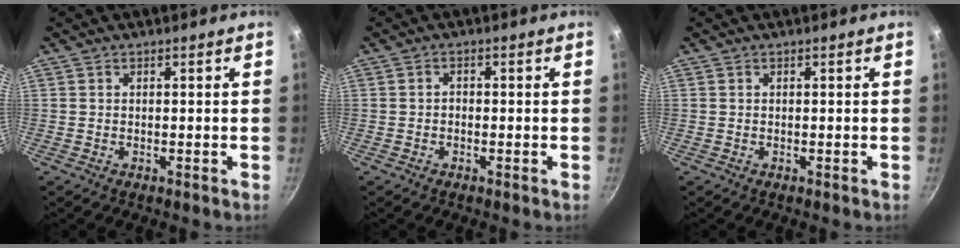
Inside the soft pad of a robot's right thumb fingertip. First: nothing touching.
{"total": 1.1, "force": [-0.4, 0.8, 0.6], "torque": [-0.009, 0.007, -0.007]}
{"total": 0.0}